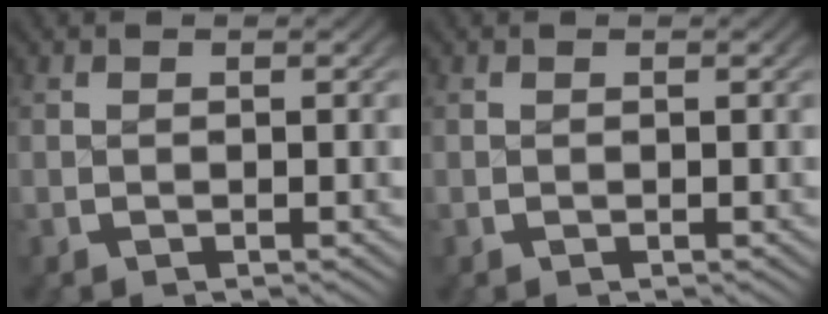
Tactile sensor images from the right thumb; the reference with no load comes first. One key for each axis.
{"total": 0.0}